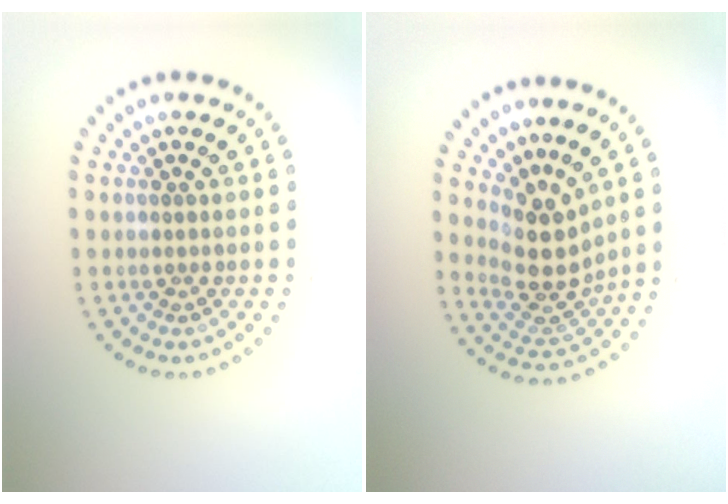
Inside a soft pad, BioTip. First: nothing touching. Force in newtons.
{"total": 4.1, "press": 2.9, "slide": 2.8}